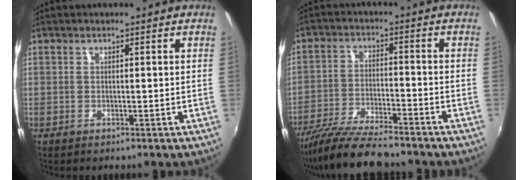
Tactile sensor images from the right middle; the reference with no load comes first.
{"total": 12.9, "force": [-11.3, 1.5, 5.9], "torque": [-0.133, -0.023, -0.204]}